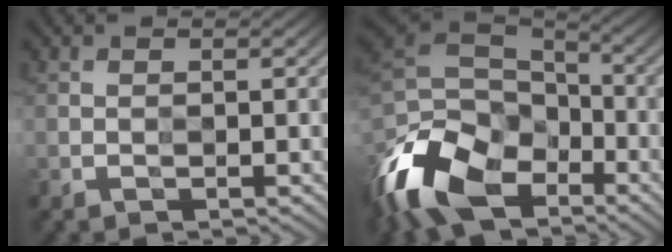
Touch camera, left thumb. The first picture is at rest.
{"total": 14.4, "force": [-8.1, 9.3, 7.5], "torque": [-0.206, -0.015, -0.158]}